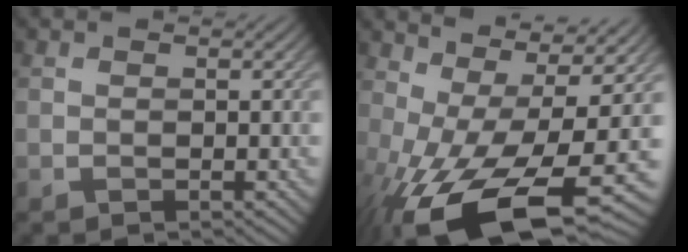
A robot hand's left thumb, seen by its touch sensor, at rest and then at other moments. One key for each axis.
{"total": 17.6, "fx": -4.4, "fy": 7.3, "fz": 15.5, "tx": -0.291, "ty": -0.033, "tz": -0.059}